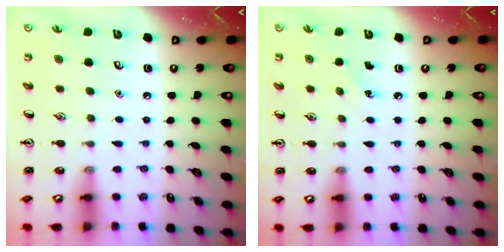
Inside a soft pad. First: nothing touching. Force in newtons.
{"total": 3.0, "press": 2.8, "slide": 1.1}